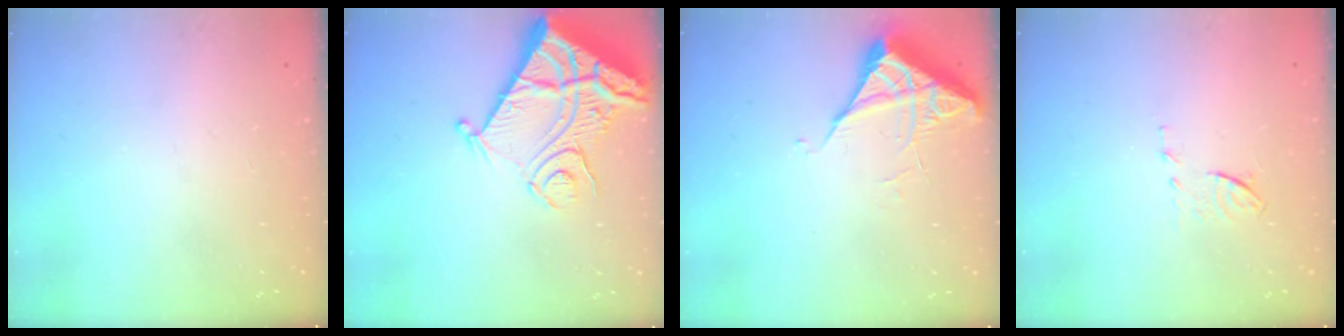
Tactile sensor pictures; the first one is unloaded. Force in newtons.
{"total": 17.7, "press": 17.5, "slide": 2.3}
{"total": 5.4, "press": 5.4, "slide": 0.3}
{"total": 6.2, "press": 6.1, "slide": 1.0}